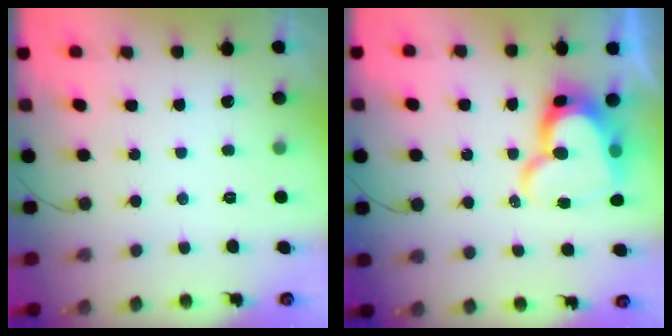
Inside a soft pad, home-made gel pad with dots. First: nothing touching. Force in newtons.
{"total": 16.6, "press": 16.6, "slide": 1.2}